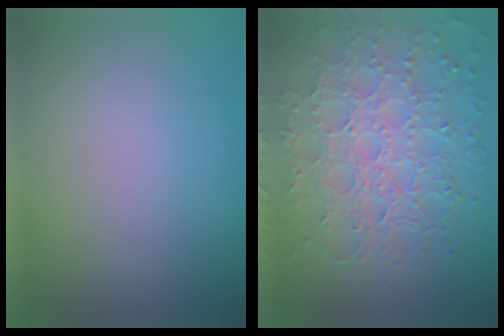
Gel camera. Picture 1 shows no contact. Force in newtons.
{"total": 8.1, "press": 5.9, "slide": 5.6}